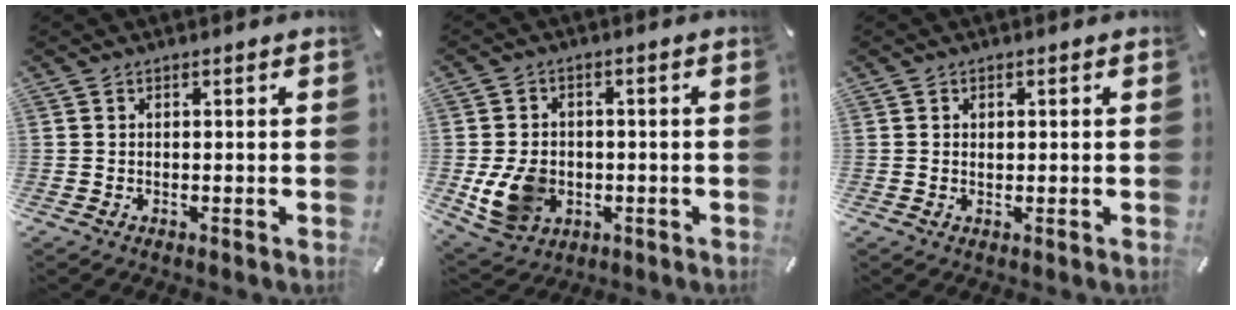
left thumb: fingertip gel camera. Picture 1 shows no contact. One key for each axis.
{"total": 10.0, "fx": -1.9, "fy": 8.2, "fz": 5.4, "tx": -0.115, "ty": 0.011, "tz": -0.031}
{"total": 0.9, "fx": 0.2, "fy": 0.8, "fz": 0.4, "tx": -0.002, "ty": -0.001, "tz": 0.001}